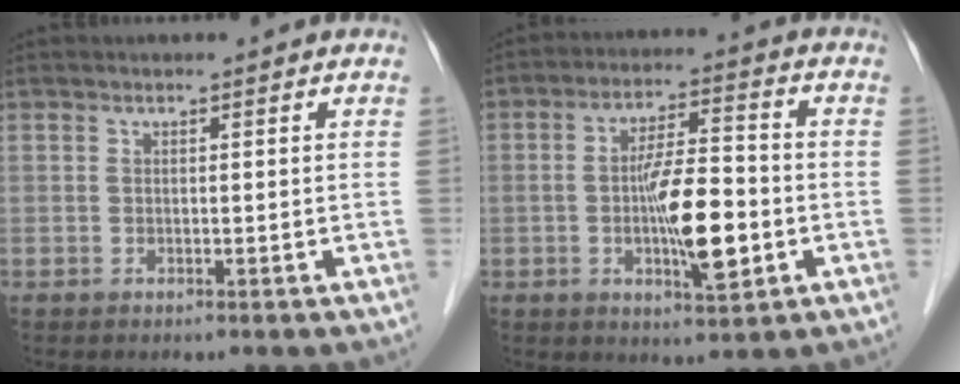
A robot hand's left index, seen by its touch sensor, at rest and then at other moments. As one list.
[{"total": 10.3, "force": [-2.2, 2.4, 9.8], "torque": [-0.174, 0.002, -0.035]}]